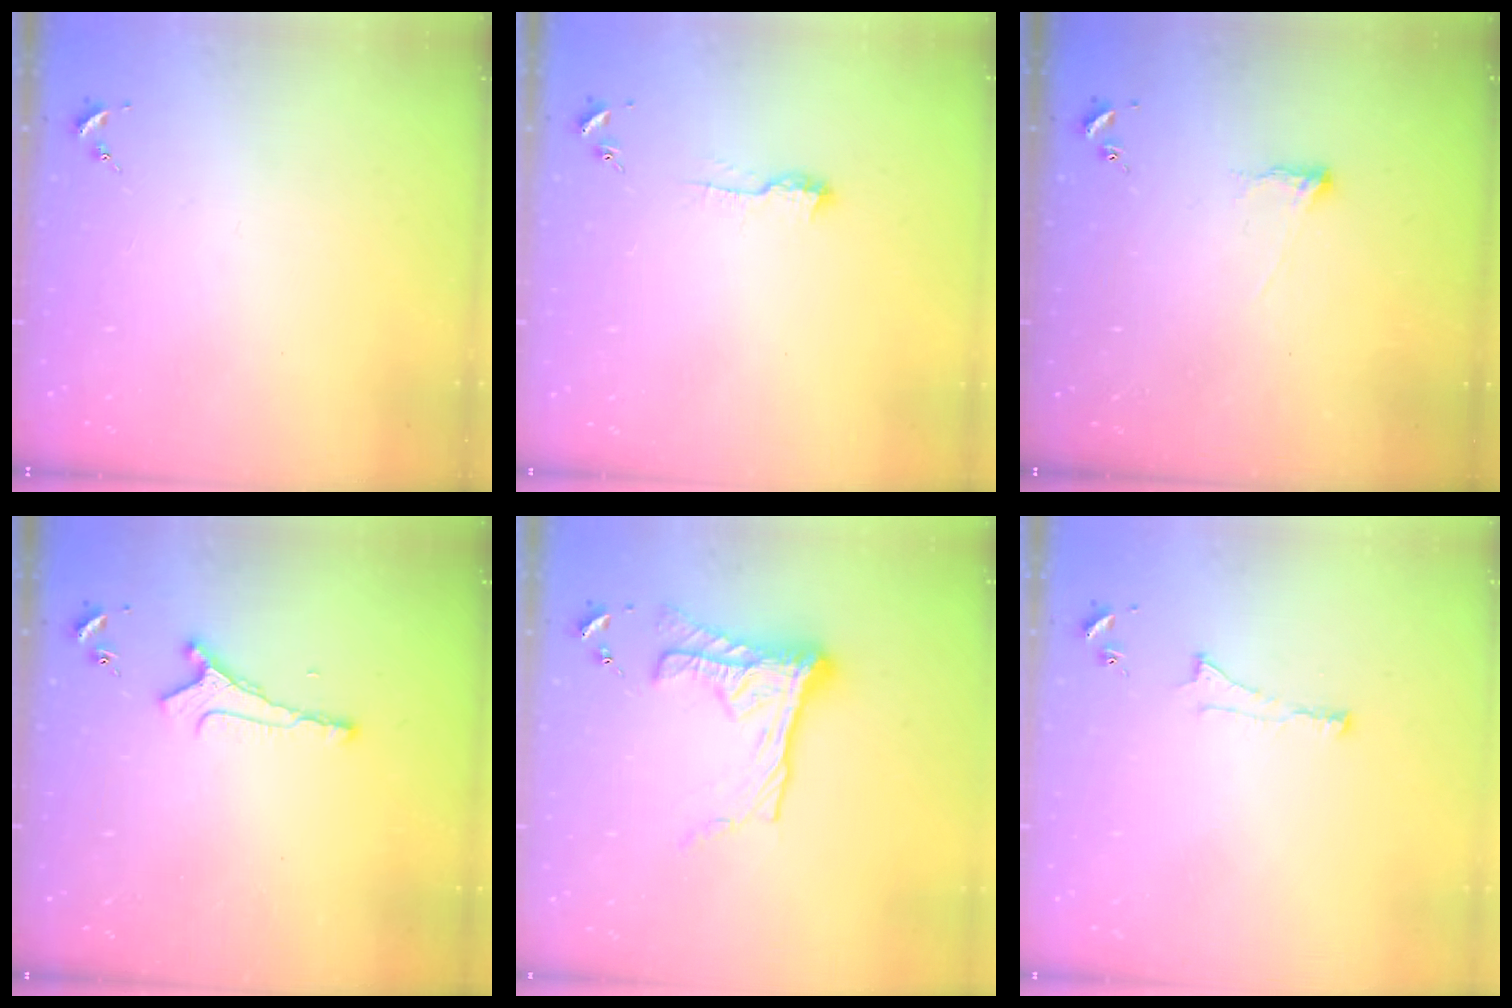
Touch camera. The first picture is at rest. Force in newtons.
{"total": 6.7, "press": 6.6, "slide": 0.8}
{"total": 4.1, "press": 4.1, "slide": 0.7}
{"total": 4.9, "press": 4.8, "slide": 0.8}
{"total": 16.6, "press": 16.6, "slide": 1.4}
{"total": 3.7, "press": 3.6, "slide": 0.6}